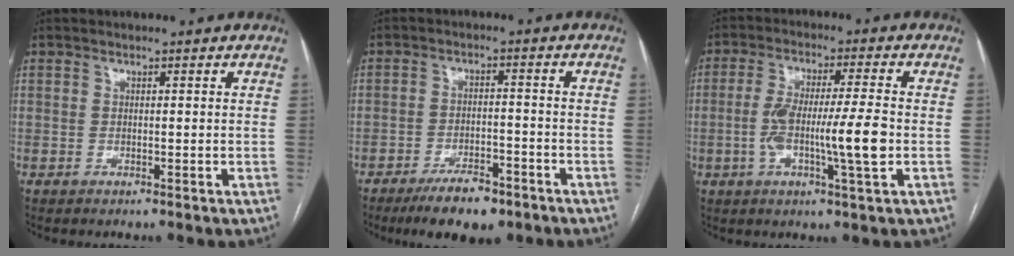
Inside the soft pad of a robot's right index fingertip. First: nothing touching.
{"total": 8.1, "force": [-5.8, 2.8, 4.9], "torque": [-0.081, -0.005, -0.093]}
{"total": 10.2, "force": [-1.7, 0.3, 10.1], "torque": [-0.186, 0.004, -0.033]}